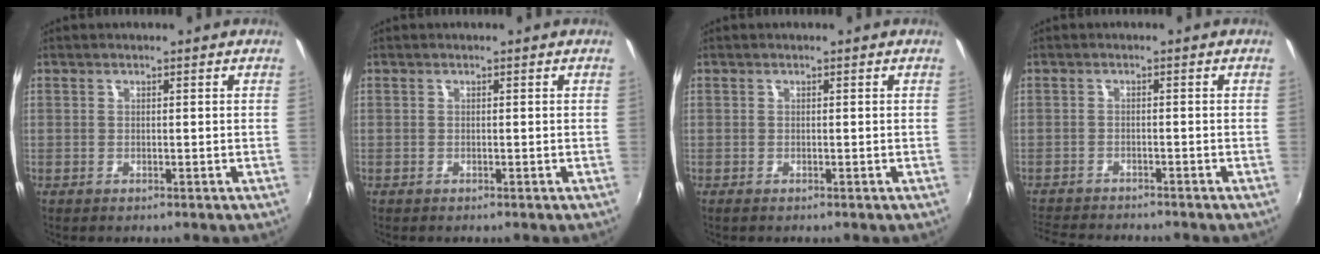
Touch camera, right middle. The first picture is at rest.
{"total": 0.0}
{"total": 0.0}
{"total": 7.5, "force": [-7.1, 1.1, 2.2], "torque": [-0.066, -0.013, -0.120]}